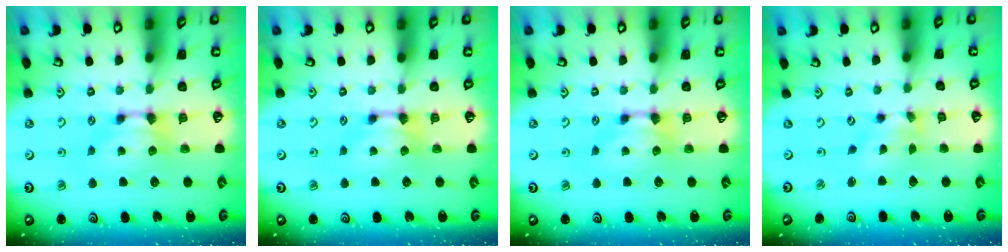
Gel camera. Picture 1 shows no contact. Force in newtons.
{"total": 0.0}
{"total": 0.0}
{"total": 1.1, "press": 0.3, "slide": 1.1}